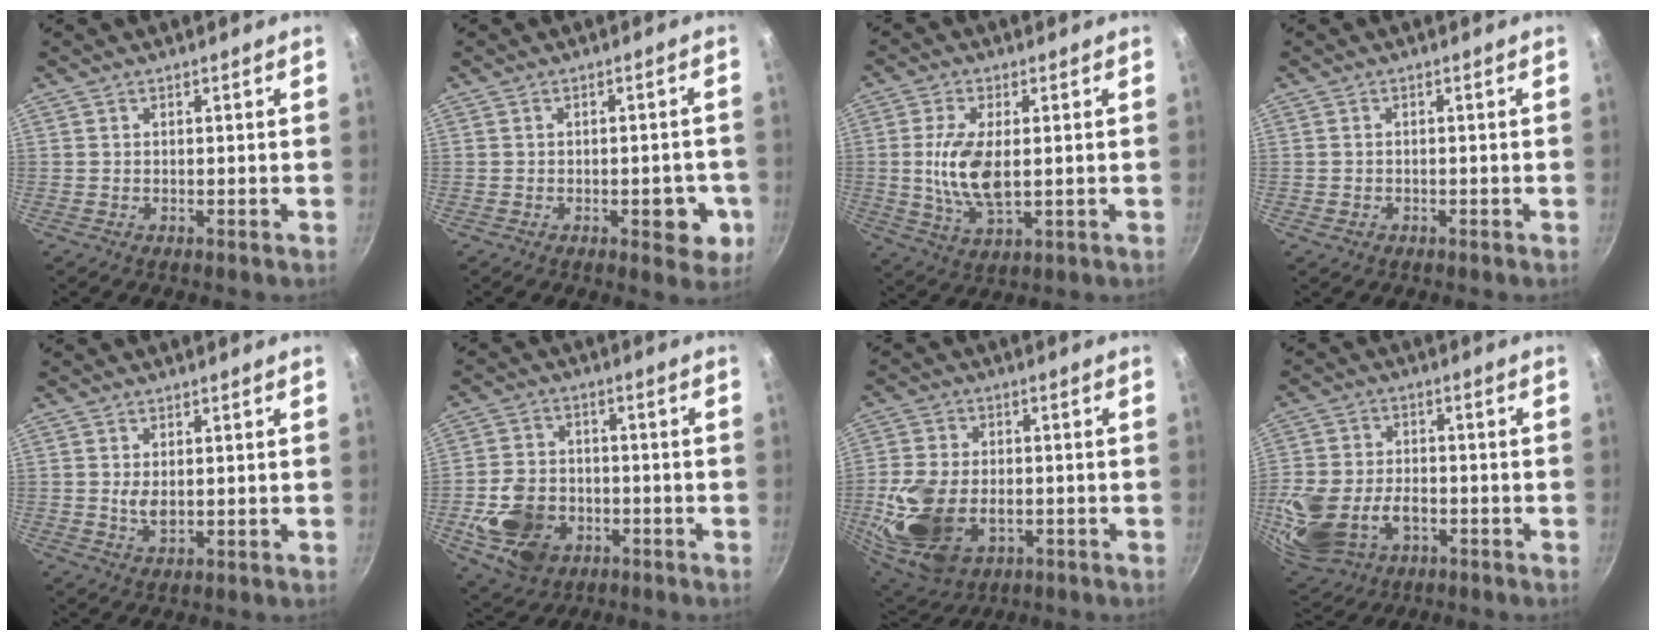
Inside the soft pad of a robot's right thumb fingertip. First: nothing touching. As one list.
[{"total": 6.5, "force": [-1.9, 3.3, 5.3], "torque": [-0.040, 0.010, -0.022]}, {"total": 10.5, "force": [0.4, 5.0, 9.2], "torque": [-0.184, -0.009, 0.010]}, {"total": 1.3, "force": [-0.5, 1.0, 0.5], "torque": [-0.008, 0.001, -0.007]}, {"total": 3.0, "force": [0.4, 1.6, 2.5], "torque": [-0.045, -0.006, 0.011]}, {"total": 12.9, "force": [-3.9, 9.7, 7.6], "torque": [-0.128, 0.019, -0.063]}, {"total": 16.7, "force": [-3.1, 11.2, 12.1], "torque": [-0.243, 0.005, -0.042]}, {"total": 17.1, "force": [-4.4, 11.8, 11.5], "torque": [-0.242, 0.021, -0.071]}]